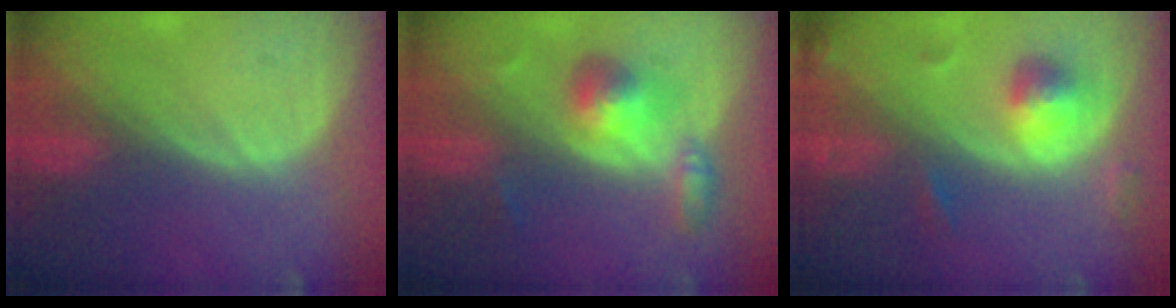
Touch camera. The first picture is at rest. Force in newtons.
{"total": 5.4, "press": 5.3, "slide": 1.4}
{"total": 5.2, "press": 5.0, "slide": 1.4}